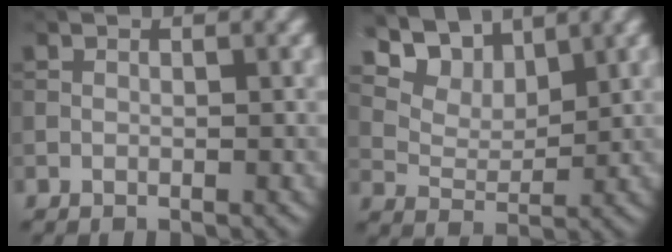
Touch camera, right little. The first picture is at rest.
{"total": 6.7, "force": [5.0, 3.2, 3.1], "torque": [-0.065, -0.001, 0.090]}